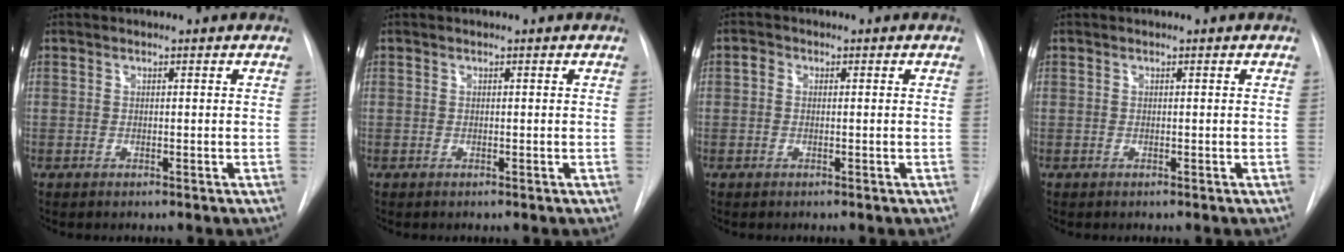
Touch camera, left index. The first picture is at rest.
{"total": 0.0}
{"total": 1.0, "force": [0.0, 0.8, 0.5], "torque": [-0.007, 0.003, -0.005]}
{"total": 0.0}